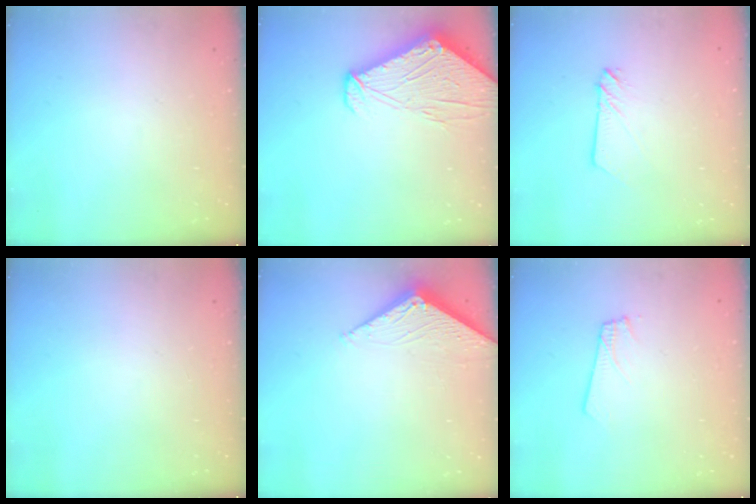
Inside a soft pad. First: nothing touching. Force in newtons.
{"total": 10.2, "press": 10.1, "slide": 1.3}
{"total": 2.4, "press": 2.4, "slide": 0.2}
{"total": 0.0}
{"total": 2.8, "press": 2.8, "slide": 0.3}
{"total": 1.8, "press": 1.8, "slide": 0.1}